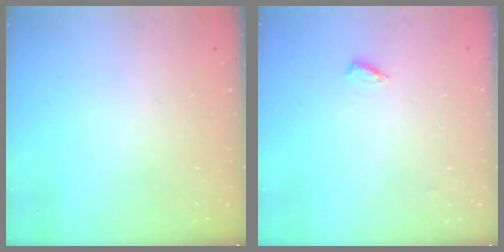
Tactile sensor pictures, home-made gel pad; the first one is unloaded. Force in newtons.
{"total": 4.4, "press": 4.1, "slide": 1.4}